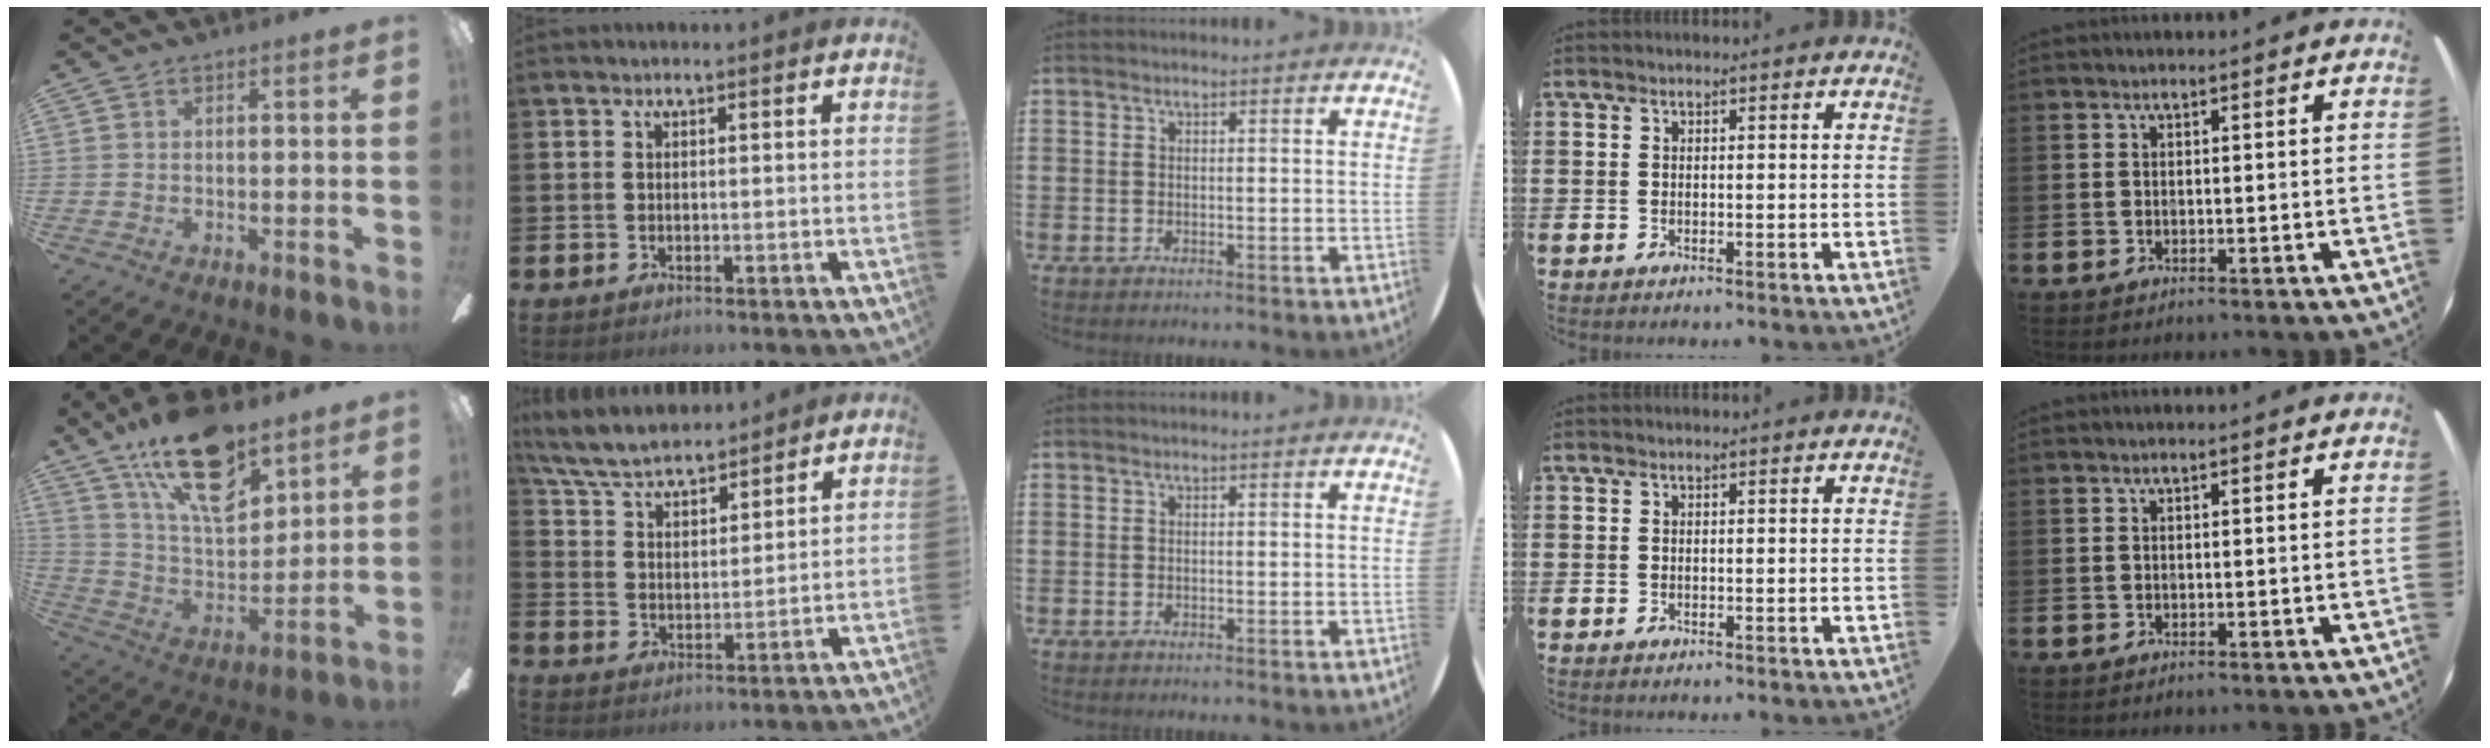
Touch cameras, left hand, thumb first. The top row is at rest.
{"thumb": {"total": 21.6, "force": [14.1, 9.4, 13.4], "torque": [-0.238, -0.073, 0.244]}, "index": {"total": 6.4, "force": [6.1, 1.3, 1.6], "torque": [-0.063, -0.034, 0.109]}}